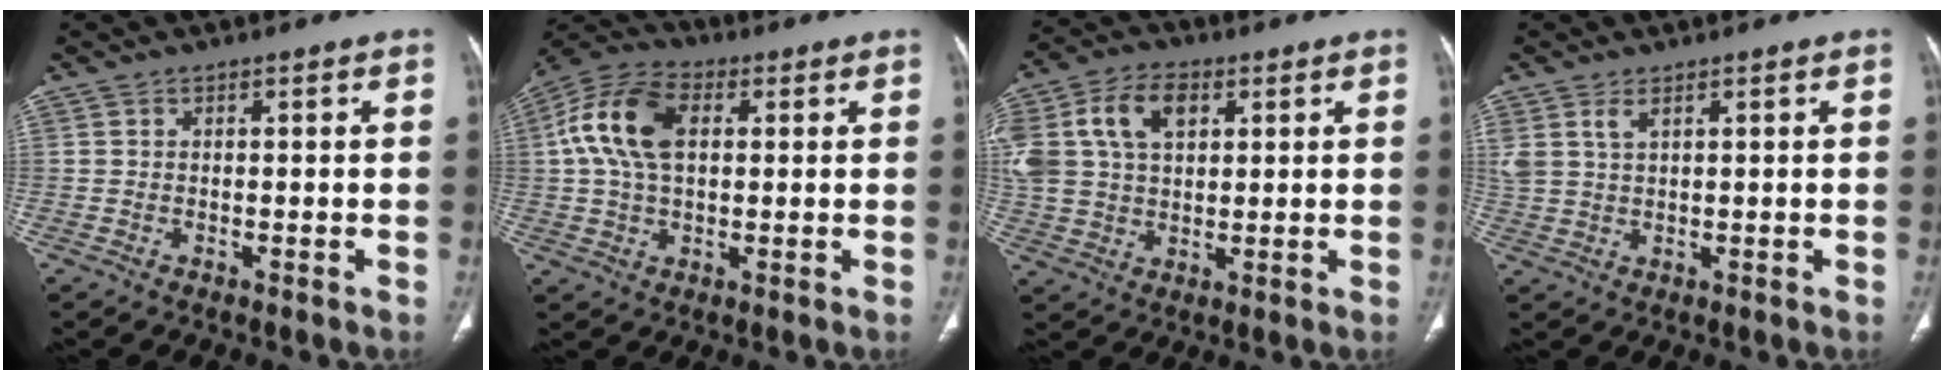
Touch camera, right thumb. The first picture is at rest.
{"total": 13.2, "force": [2.5, 8.1, 10.1], "torque": [-0.200, 0.022, 0.040]}
{"total": 16.2, "force": [5.1, 10.9, 10.8], "torque": [-0.234, 0.014, 0.095]}
{"total": 3.4, "force": [1.9, 1.6, 2.3], "torque": [-0.054, 0.000, 0.050]}